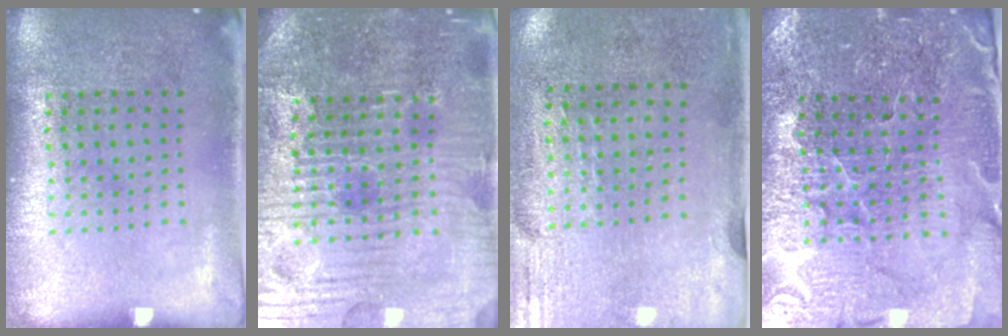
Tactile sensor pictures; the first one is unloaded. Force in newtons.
{"total": 5.4, "press": 5.1, "slide": 1.8}
{"total": 2.9, "press": 2.4, "slide": 1.6}
{"total": 3.3, "press": 3.3, "slide": 0.2}